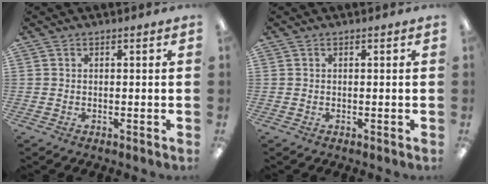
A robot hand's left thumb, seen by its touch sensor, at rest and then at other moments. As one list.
[{"total": 0.0}]